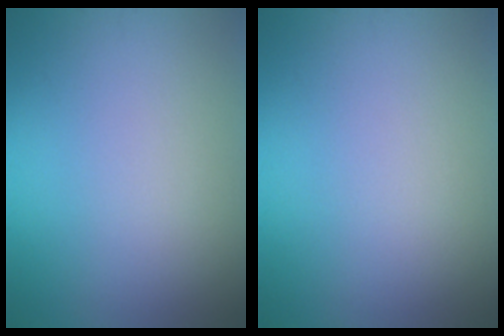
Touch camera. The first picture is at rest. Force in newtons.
{"total": 0.0}